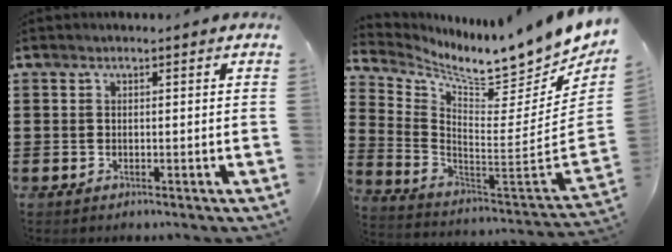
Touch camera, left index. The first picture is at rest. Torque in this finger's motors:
{"motor_torque": [1.09, -1.05, 0.18, 0.06]}